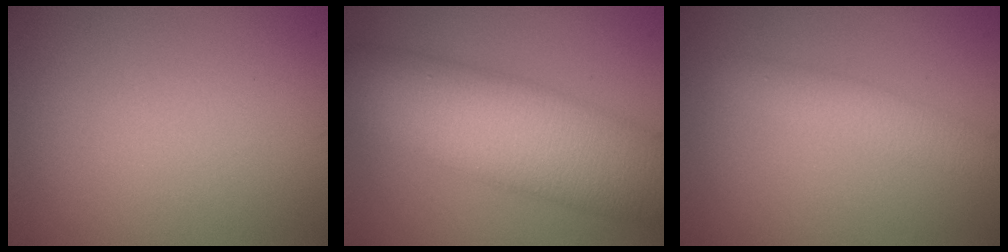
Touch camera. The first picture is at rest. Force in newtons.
{"total": 11.5, "press": 11.5, "slide": 0.1}
{"total": 2.5, "press": 2.5, "slide": 0.1}